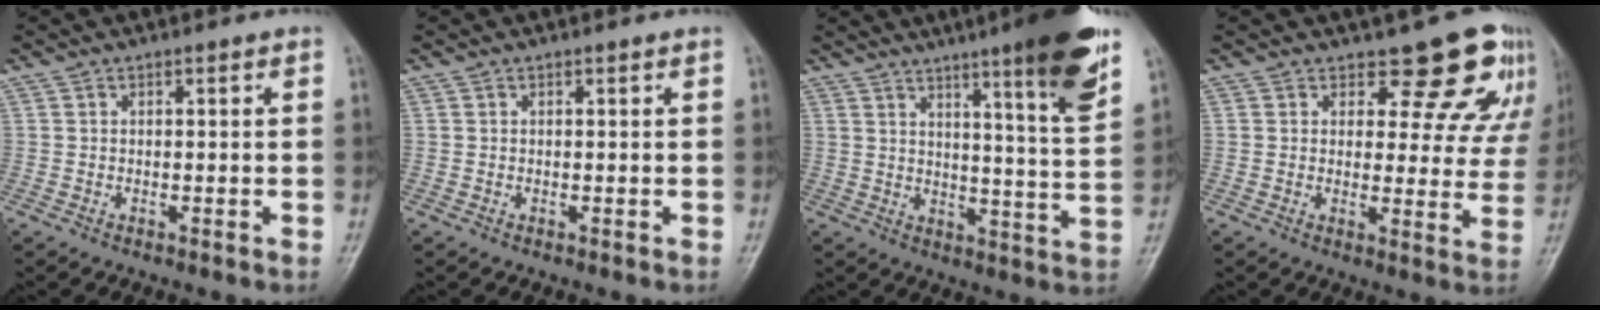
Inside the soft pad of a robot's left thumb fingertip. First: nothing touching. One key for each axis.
{"total": 0.0}
{"total": 15.5, "fx": 9.3, "fy": 1.3, "fz": 12.4, "tx": -0.162, "ty": -0.050, "tz": 0.128}
{"total": 11.9, "fx": 9.9, "fy": 5.3, "fz": 3.7, "tx": 0.009, "ty": -0.066, "tz": 0.093}